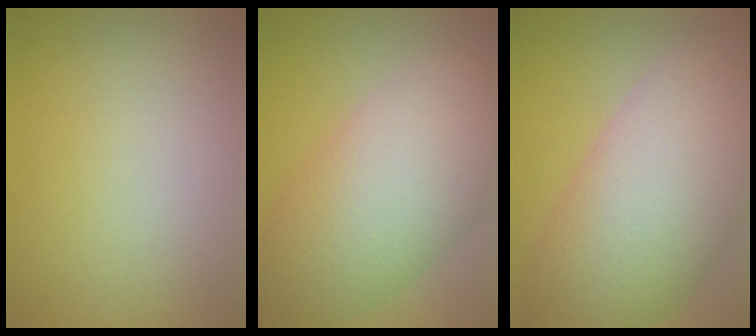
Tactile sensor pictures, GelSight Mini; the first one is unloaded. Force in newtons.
{"total": 11.3, "press": 11.3, "slide": 0.4}
{"total": 13.2, "press": 13.2, "slide": 0.8}